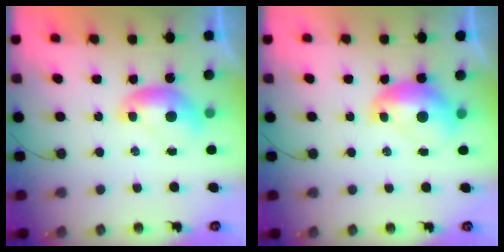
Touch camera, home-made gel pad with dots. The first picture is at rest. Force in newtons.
{"total": 2.0, "press": 2.0, "slide": 0.2}